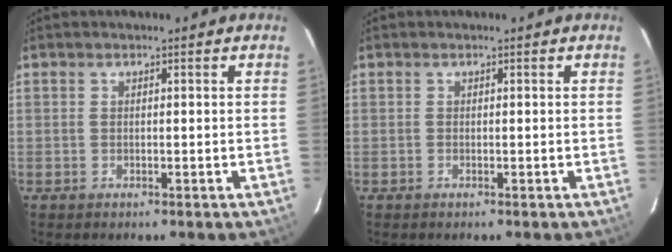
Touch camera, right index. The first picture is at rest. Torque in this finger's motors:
{"motor_torque": [0.09, 0.04, 0.00, 0.01]}